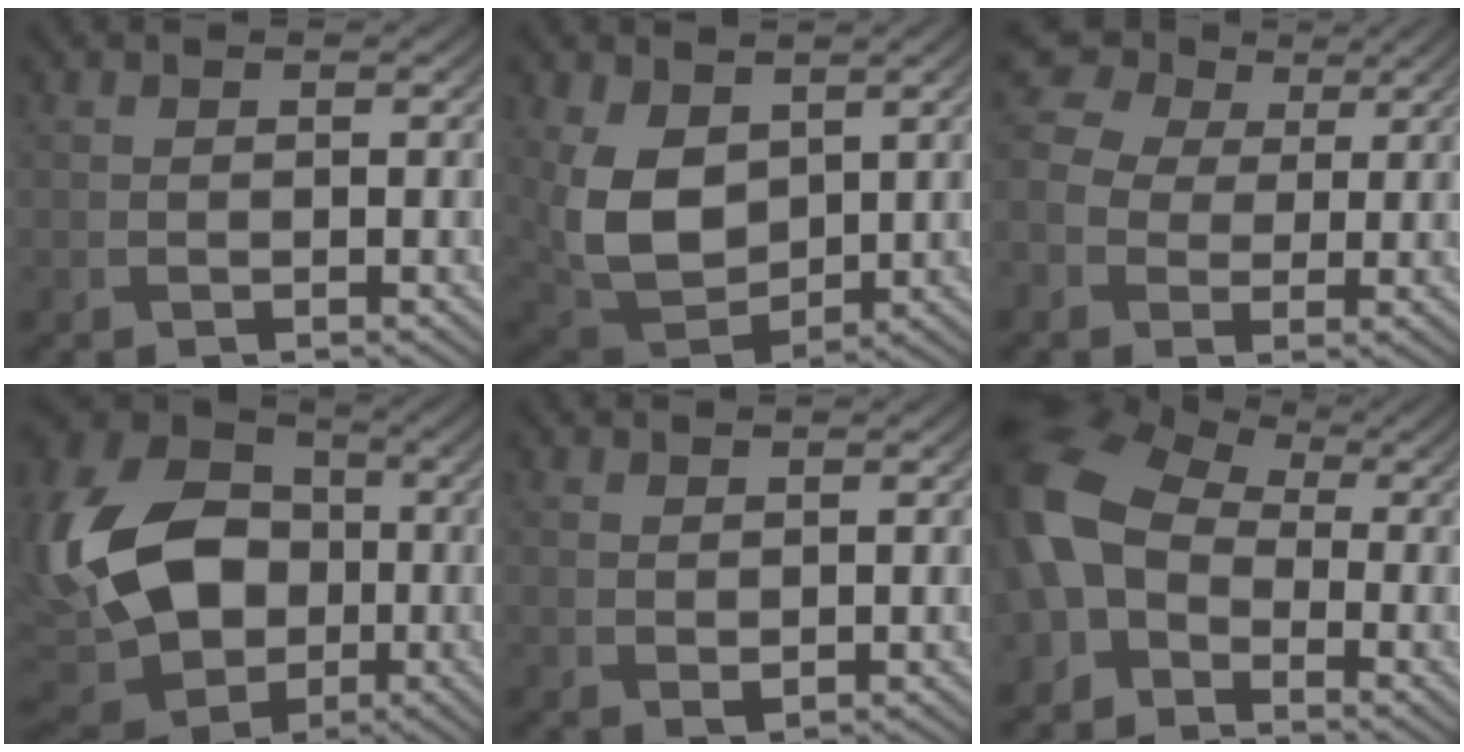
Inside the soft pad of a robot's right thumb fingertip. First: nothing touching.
{"total": 9.7, "force": [2.4, 6.6, 6.6], "torque": [-0.175, -0.014, 0.049]}
{"total": 8.0, "force": [0.9, 6.8, 4.2], "torque": [-0.128, 0.011, 0.012]}
{"total": 19.2, "force": [-1.7, 14.6, 12.3], "torque": [-0.296, -0.006, -0.035]}
{"total": 1.1, "force": [0.8, 0.5, 0.6], "torque": [-0.014, -0.005, 0.019]}
{"total": 10.3, "force": [-2.2, 7.4, 6.9], "torque": [-0.167, -0.002, -0.063]}